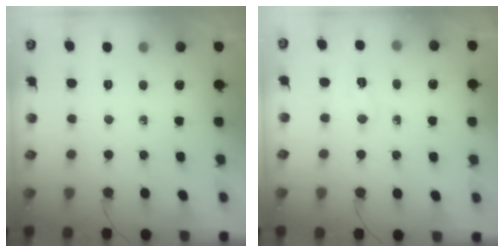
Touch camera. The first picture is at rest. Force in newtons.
{"total": 4.1, "press": 3.8, "slide": 1.6}